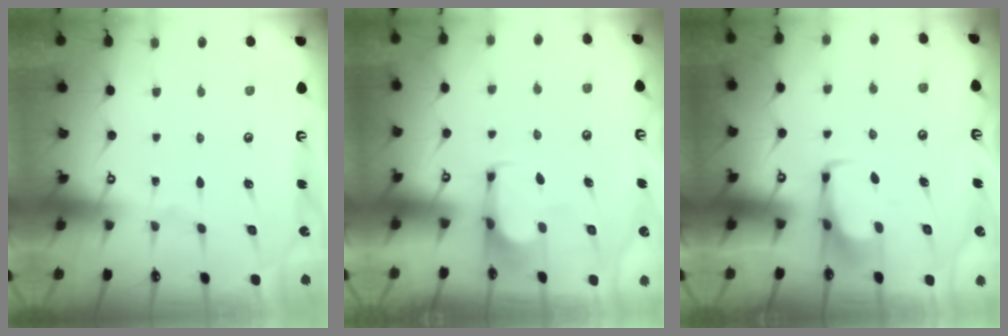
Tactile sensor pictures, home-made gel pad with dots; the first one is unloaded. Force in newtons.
{"total": 0.8, "press": 0.1, "slide": 0.8}
{"total": 2.9, "press": 2.9, "slide": 0.4}